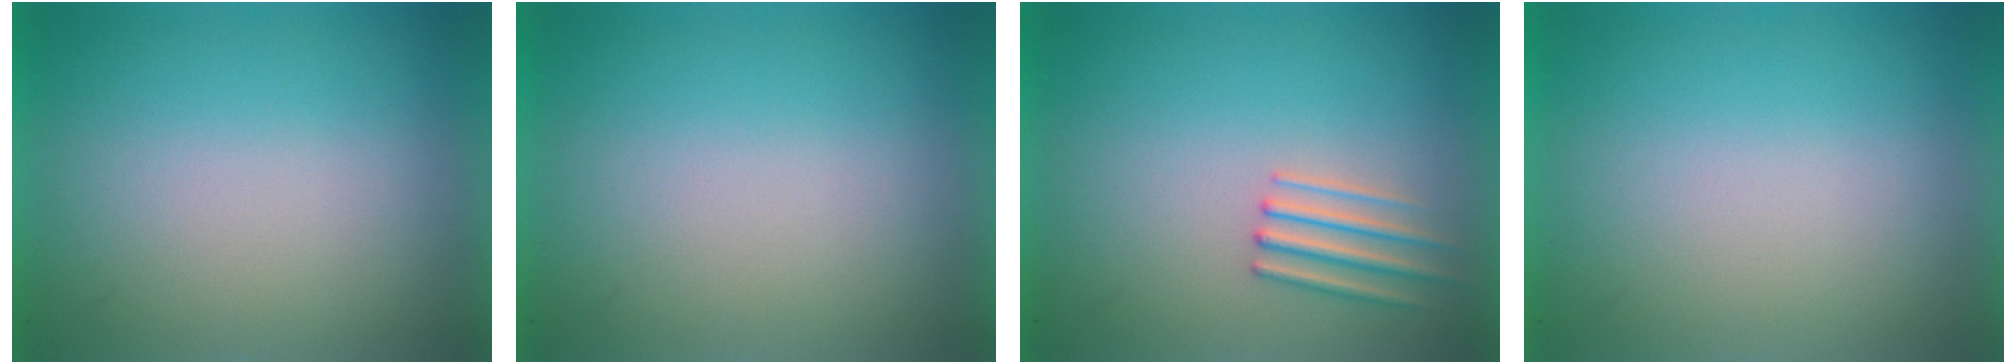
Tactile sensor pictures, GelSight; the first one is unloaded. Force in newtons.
{"total": 0.0}
{"total": 2.4}
{"total": 0.0}